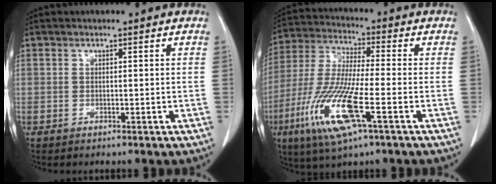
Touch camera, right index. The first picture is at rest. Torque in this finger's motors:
{"motor_torque": [1.70, -0.43, 0.66, 0.21]}